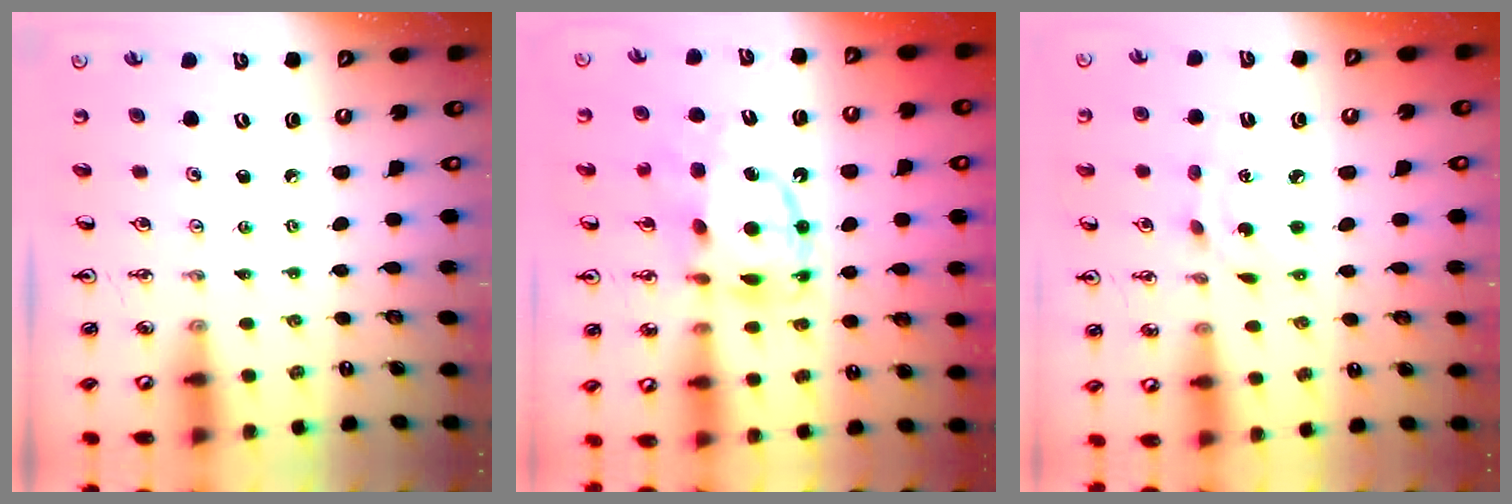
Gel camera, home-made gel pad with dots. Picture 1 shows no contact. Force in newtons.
{"total": 12.4, "press": 12.3, "slide": 1.5}
{"total": 5.3, "press": 5.3, "slide": 0.3}